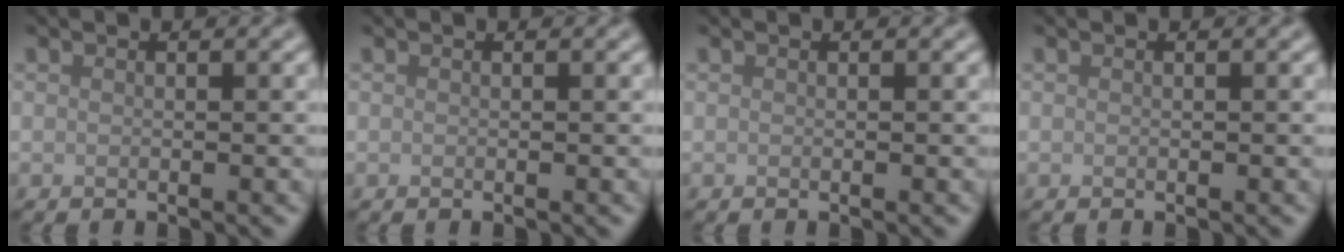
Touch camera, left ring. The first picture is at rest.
{"total": 0.0}
{"total": 0.0}
{"total": 0.0}